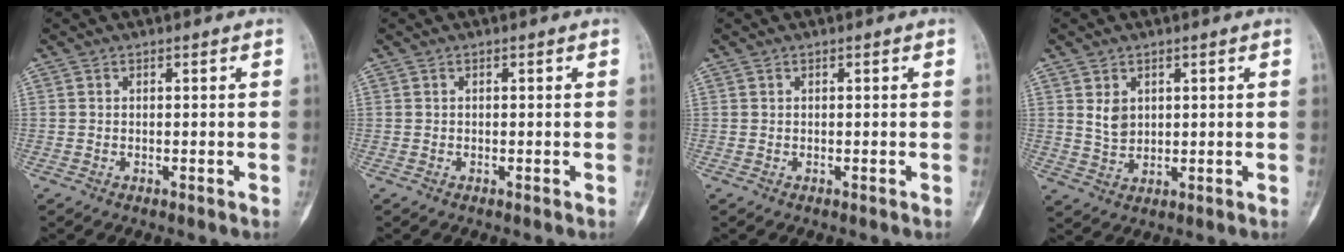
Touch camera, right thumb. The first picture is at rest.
{"total": 0.0}
{"total": 0.0}
{"total": 4.0, "force": [1.3, 2.9, 2.3], "torque": [-0.030, -0.013, 0.033]}